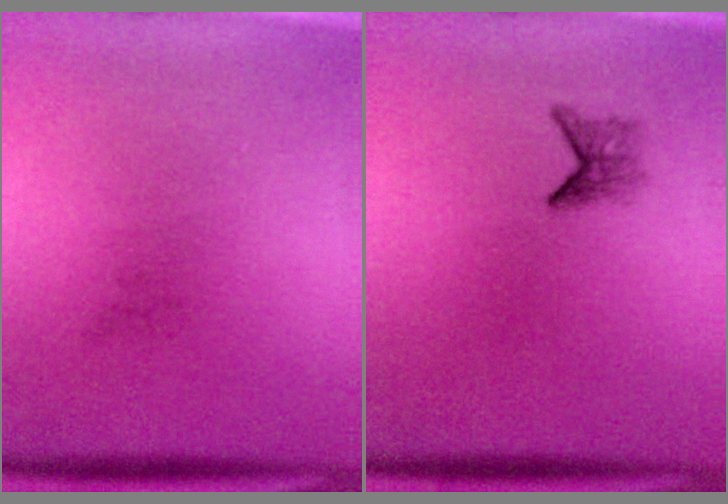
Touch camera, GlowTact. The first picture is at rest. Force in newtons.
{"total": 1.6}